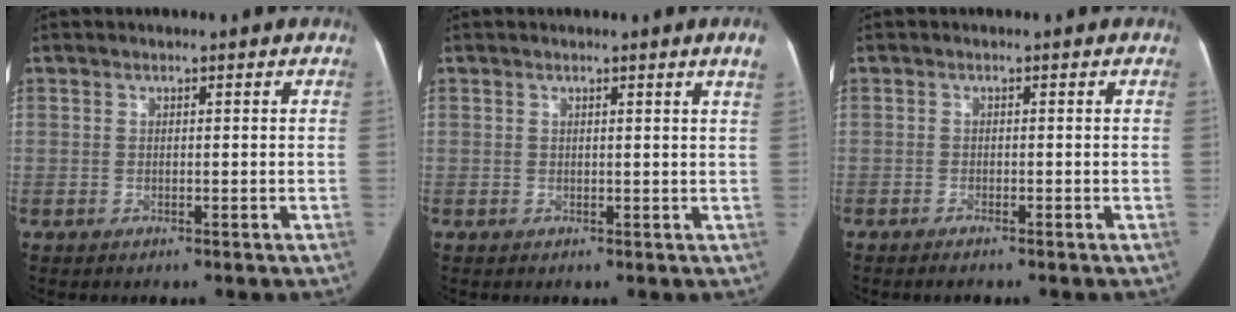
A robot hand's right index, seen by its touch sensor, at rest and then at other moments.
{"total": 2.2, "force": [1.5, -0.7, 1.4], "torque": [-0.019, -0.008, 0.012]}
{"total": 1.0, "force": [-0.9, 0.1, 0.5], "torque": [-0.012, -0.001, -0.011]}